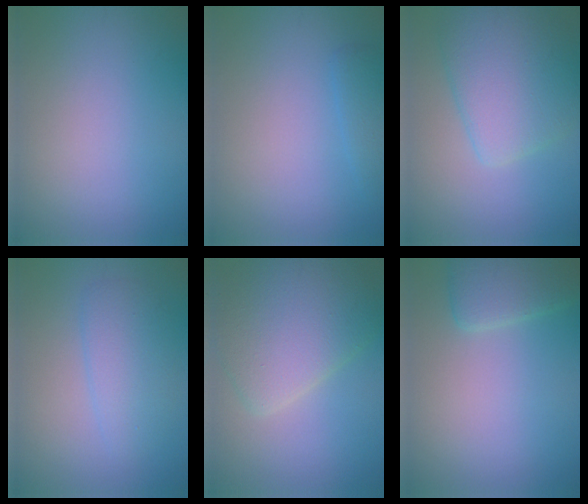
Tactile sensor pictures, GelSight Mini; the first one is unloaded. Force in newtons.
{"total": 1.4, "press": 1.4, "slide": 0.1}
{"total": 6.3, "press": 6.3, "slide": 0.3}
{"total": 3.0, "press": 3.0, "slide": 0.2}
{"total": 6.9, "press": 6.9, "slide": 0.5}
{"total": 2.9, "press": 2.9, "slide": 0.3}